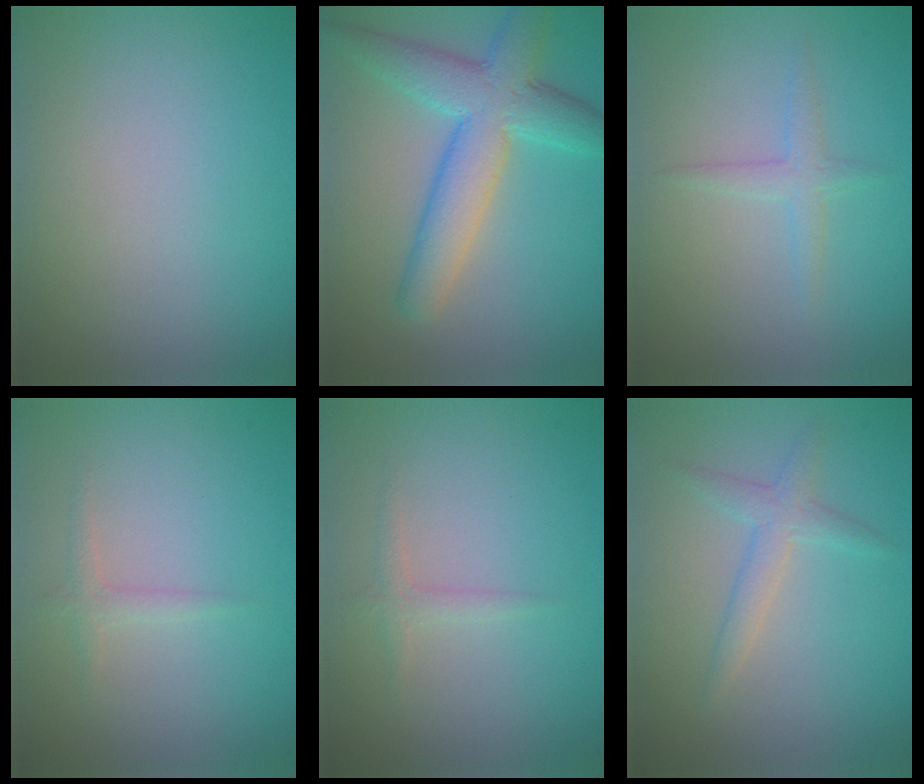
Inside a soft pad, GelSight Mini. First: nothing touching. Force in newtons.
{"total": 6.5, "press": 6.5, "slide": 0.2}
{"total": 1.5, "press": 1.5, "slide": 0.0}
{"total": 1.1, "press": 1.1, "slide": 0.0}
{"total": 1.1, "press": 1.1, "slide": 0.0}
{"total": 2.0, "press": 2.0, "slide": 0.0}